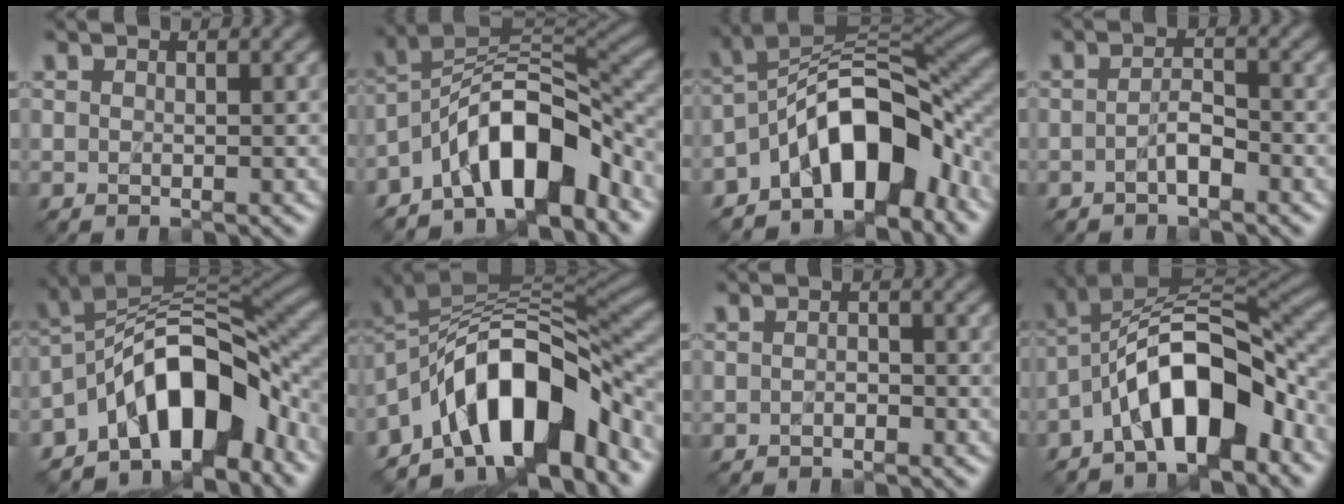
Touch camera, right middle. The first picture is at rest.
{"total": 9.2, "force": [-5.3, 3.5, 6.6], "torque": [-0.086, 0.017, -0.103]}
{"total": 10.6, "force": [-5.3, 4.9, 7.7], "torque": [-0.097, 0.021, -0.103]}
{"total": 1.8, "force": [-0.9, 0.6, 1.4], "torque": [-0.030, 0.004, -0.020]}
{"total": 11.3, "force": [-5.6, 5.4, 8.2], "torque": [-0.107, 0.017, -0.107]}
{"total": 12.7, "force": [-5.9, 5.9, 9.6], "torque": [-0.135, 0.016, -0.114]}
{"total": 0.8, "force": [-0.4, 0.5, 0.5], "torque": [-0.010, 0.000, -0.009]}
{"total": 9.8, "force": [-4.5, 4.0, 7.8], "torque": [-0.121, 0.018, -0.086]}